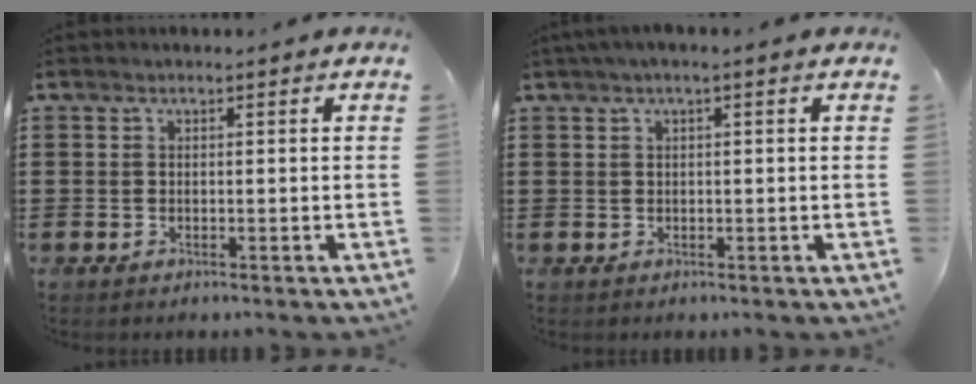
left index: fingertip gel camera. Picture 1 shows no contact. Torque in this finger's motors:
{"motor_torque": [1.62, 0.52, 0.45, 0.11]}